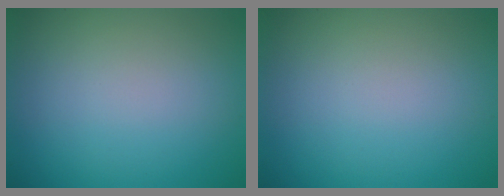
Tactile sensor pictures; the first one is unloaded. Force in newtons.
{"total": 0.0}